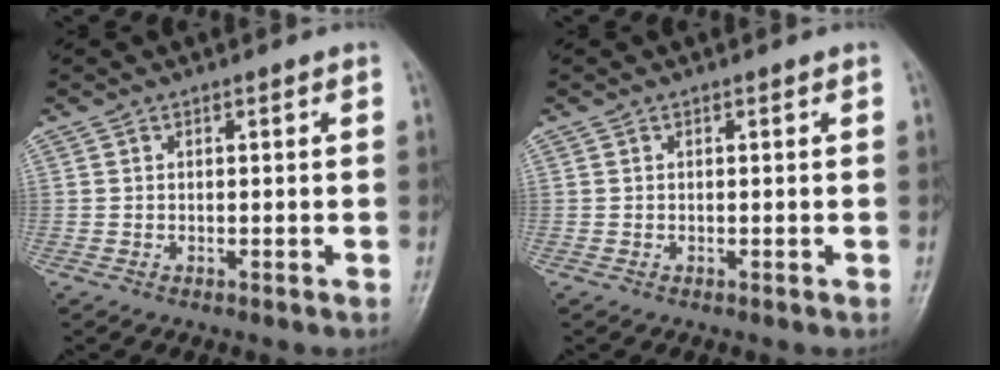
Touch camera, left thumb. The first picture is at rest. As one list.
[{"total": 0.0}]